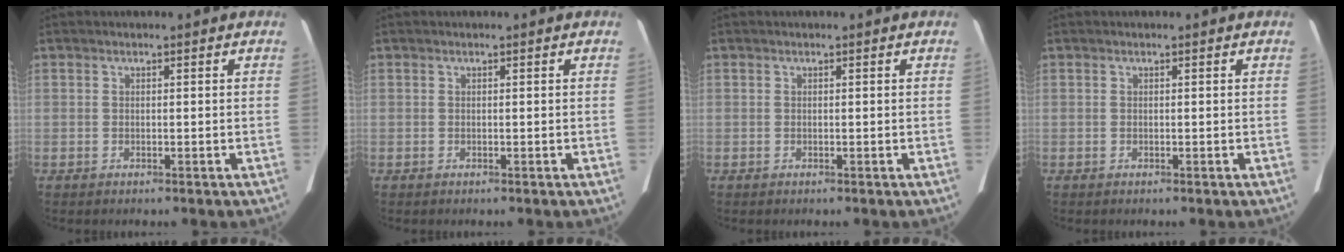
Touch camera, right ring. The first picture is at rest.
{"total": 0.0}
{"total": 0.0}
{"total": 0.0}